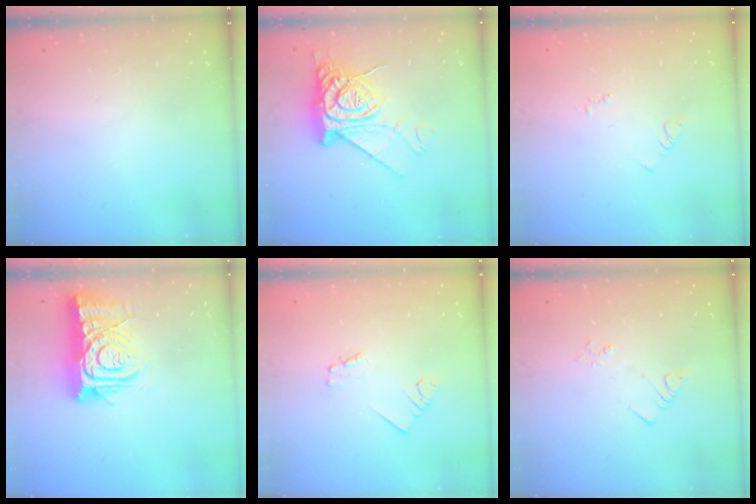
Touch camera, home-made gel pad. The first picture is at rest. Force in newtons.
{"total": 14.4, "press": 14.4, "slide": 1.3}
{"total": 2.9, "press": 2.9, "slide": 0.4}
{"total": 12.8, "press": 12.8, "slide": 1.4}
{"total": 1.7, "press": 1.7, "slide": 0.3}
{"total": 2.4, "press": 2.4, "slide": 0.4}